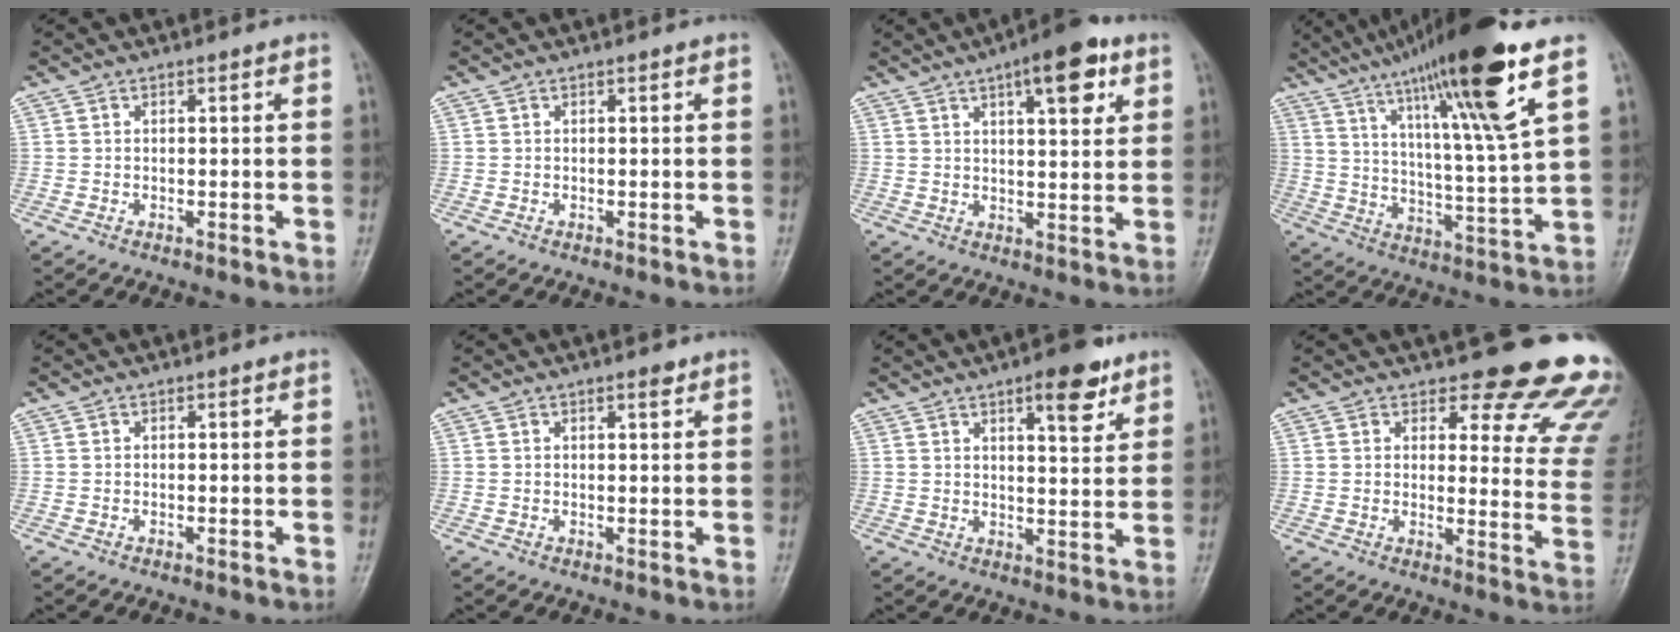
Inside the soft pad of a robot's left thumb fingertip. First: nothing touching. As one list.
[{"total": 0.0}, {"total": 10.7, "force": [5.3, 3.7, 8.6], "torque": [-0.101, -0.014, 0.071]}, {"total": 19.9, "force": [12.5, 0.8, 15.5], "torque": [-0.238, -0.057, 0.201]}, {"total": 0.0}, {"total": 1.5, "force": [1.1, 0.4, 1.0], "torque": [-0.010, -0.006, 0.015]}, {"total": 8.2, "force": [5.0, 2.7, 6.0], "torque": [-0.068, -0.026, 0.067]}, {"total": 18.8, "force": [16.5, 5.6, 7.1], "torque": [-0.026, -0.136, 0.168]}]